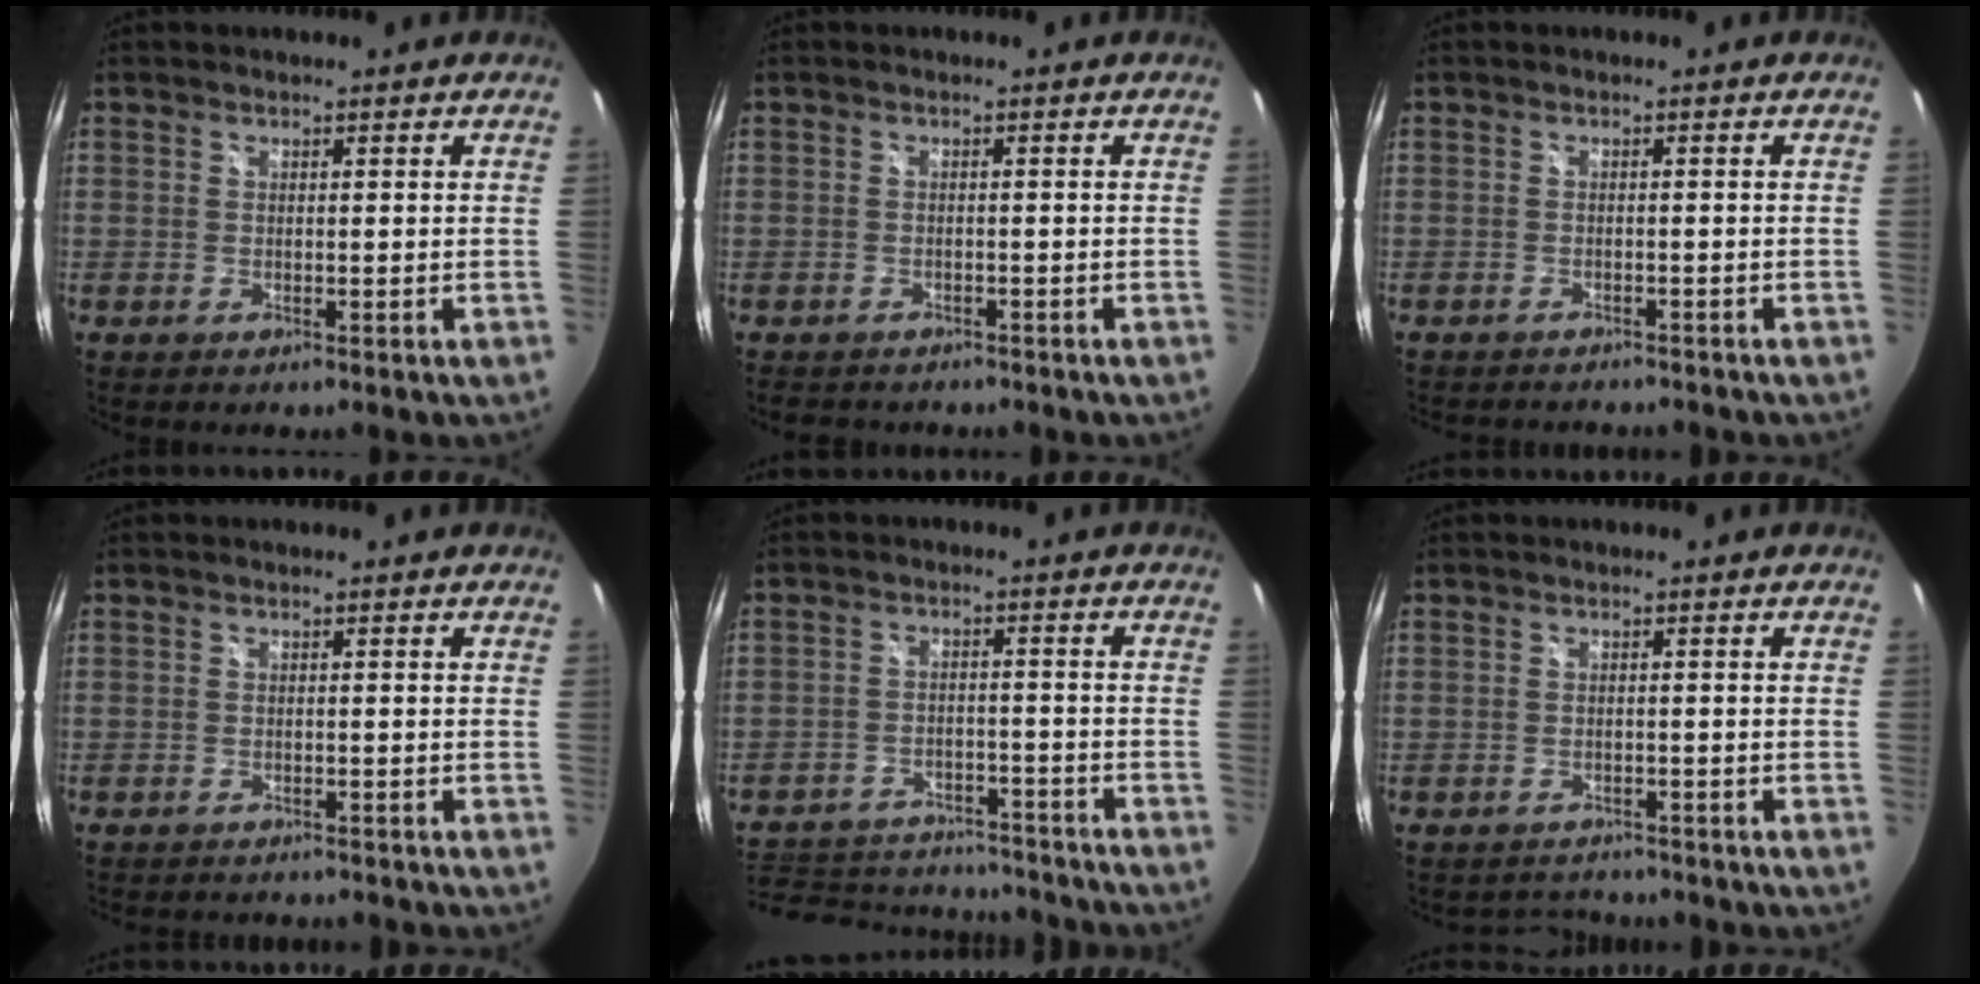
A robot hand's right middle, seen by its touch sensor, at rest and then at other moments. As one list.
[{"total": 4.0, "force": [-3.5, 1.6, 1.0], "torque": [-0.024, -0.007, -0.051]}, {"total": 5.2, "force": [-4.8, 1.1, 1.5], "torque": [-0.037, -0.015, -0.069]}, {"total": 5.6, "force": [-5.3, 1.1, 1.7], "torque": [-0.040, -0.014, -0.075]}, {"total": 19.0, "force": [-15.3, 8.6, 7.4], "torque": [-0.181, 0.009, -0.198]}, {"total": 3.5, "force": [-3.4, 0.8, -0.2], "torque": [-0.003, 0.006, -0.053]}]